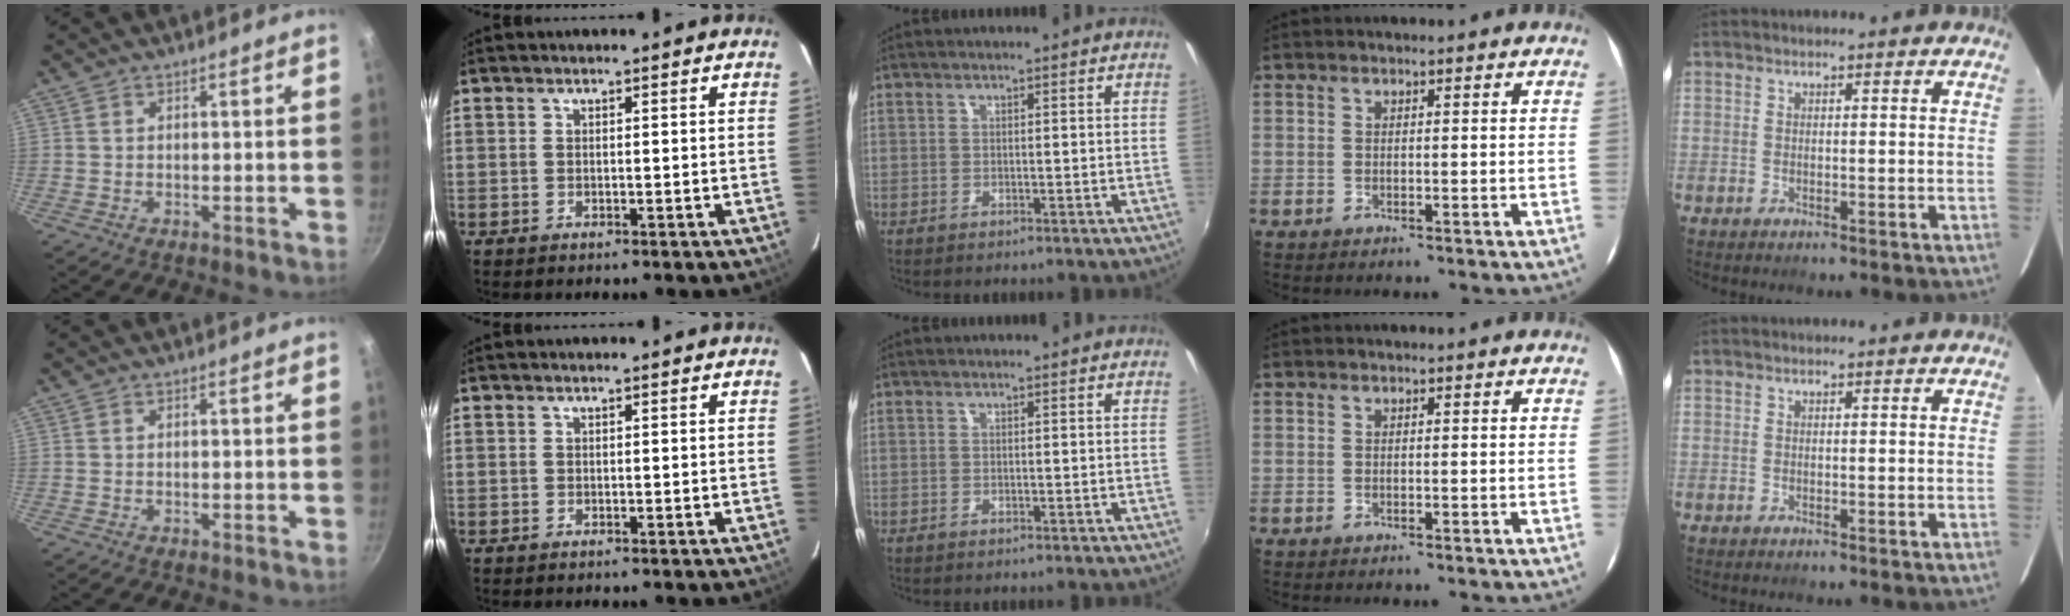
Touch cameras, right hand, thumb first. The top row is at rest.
{}